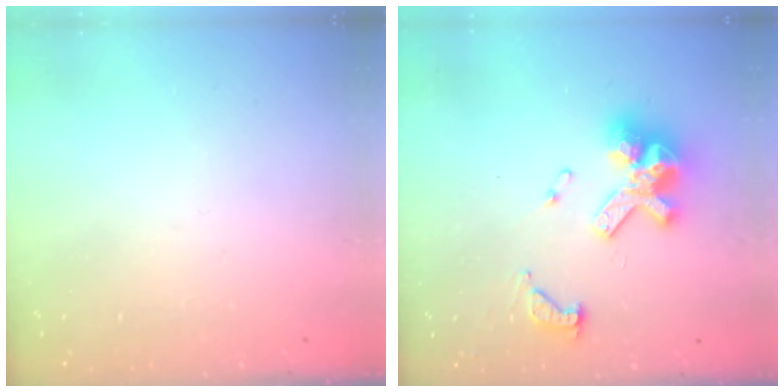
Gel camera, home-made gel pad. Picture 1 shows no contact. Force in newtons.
{"total": 12.9, "press": 12.8, "slide": 1.4}